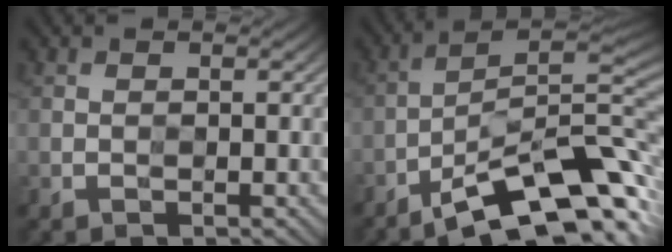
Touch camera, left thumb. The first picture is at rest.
{"total": 13.0, "force": [-7.3, 3.4, 10.2], "torque": [-0.175, -0.002, -0.127]}